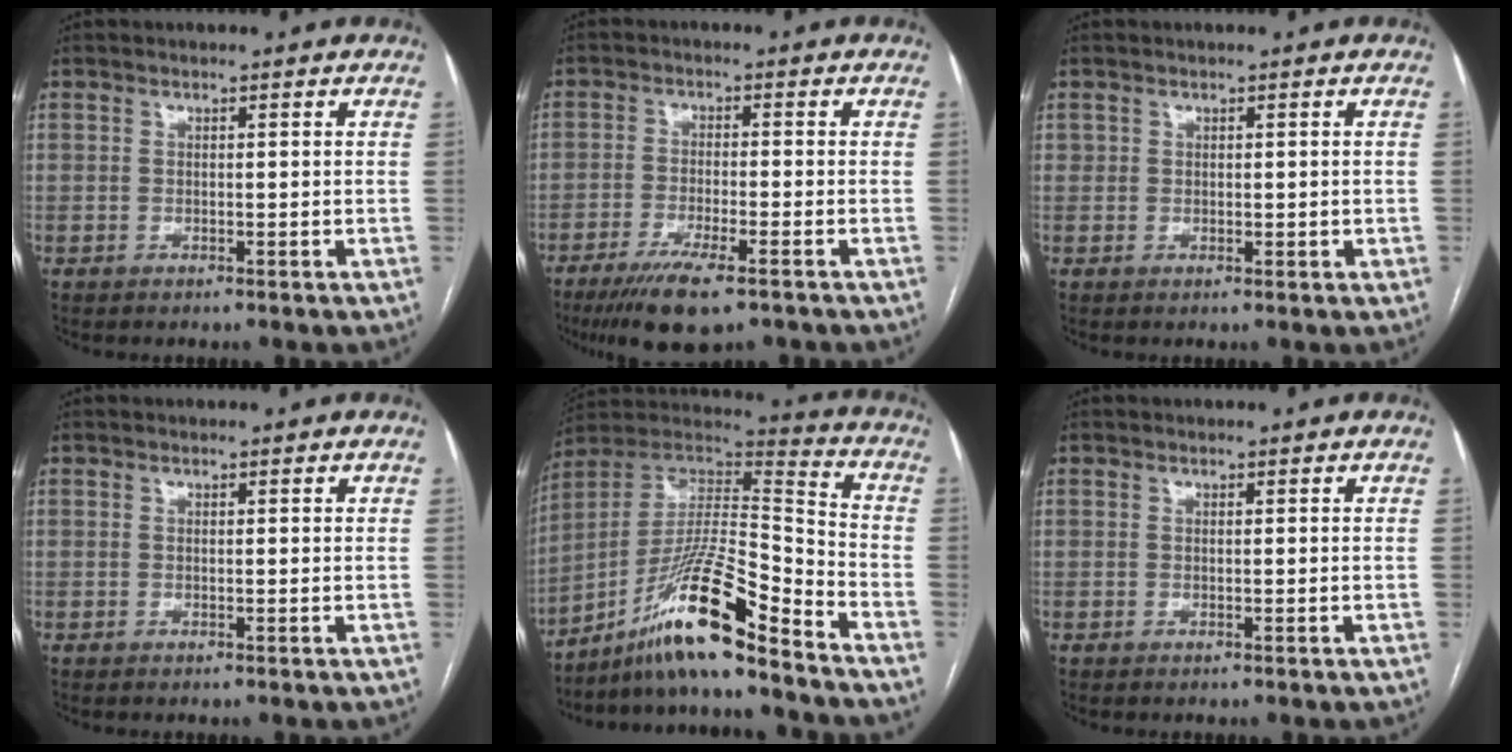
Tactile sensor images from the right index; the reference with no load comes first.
{"total": 8.8, "force": [-5.9, 1.3, 6.3], "torque": [-0.108, -0.019, -0.093]}
{"total": 1.3, "force": [0.3, 1.1, 0.6], "torque": [-0.009, 0.003, 0.008]}
{"total": 0.0}
{"total": 16.5, "force": [-11.7, 0.6, 11.6], "torque": [-0.209, 0.016, -0.204]}
{"total": 0.0}